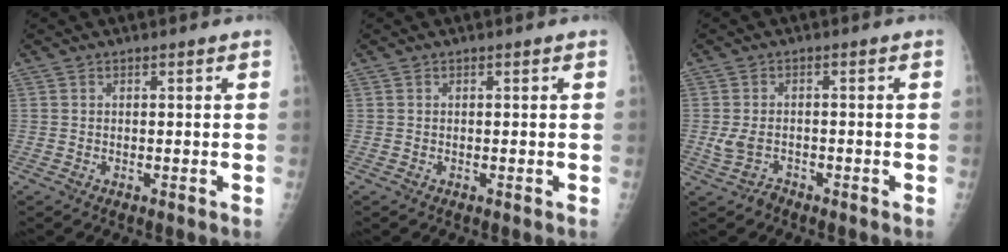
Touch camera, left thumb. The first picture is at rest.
{"total": 0.0}
{"total": 3.1, "force": [-1.5, 2.1, 1.7], "torque": [-0.042, 0.013, -0.024]}